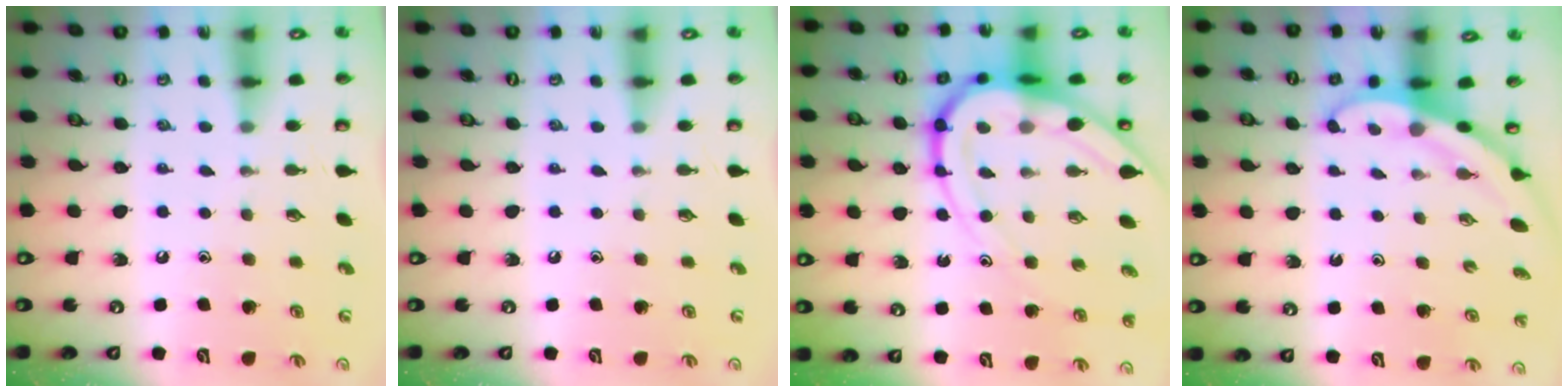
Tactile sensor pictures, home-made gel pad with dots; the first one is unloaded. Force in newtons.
{"total": 0.0}
{"total": 16.8, "press": 16.7, "slide": 1.9}
{"total": 3.1, "press": 3.1, "slide": 0.1}